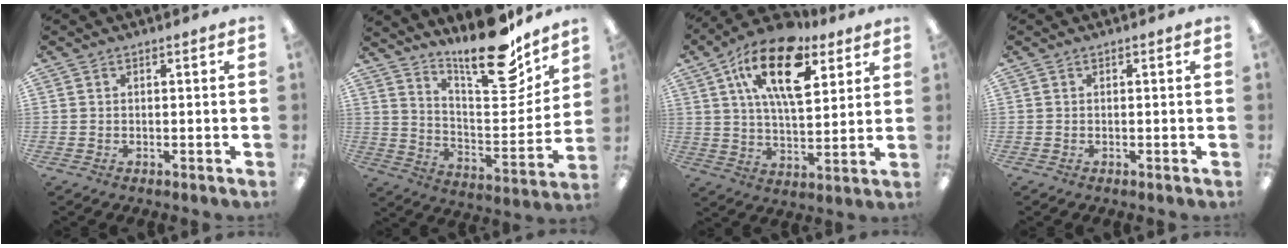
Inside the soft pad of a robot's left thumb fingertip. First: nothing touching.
{"total": 20.7, "force": [16.4, 5.6, 11.3], "torque": [-0.162, -0.123, 0.270]}
{"total": 18.9, "force": [9.9, 9.3, 13.2], "torque": [-0.218, -0.028, 0.170]}
{"total": 0.0}